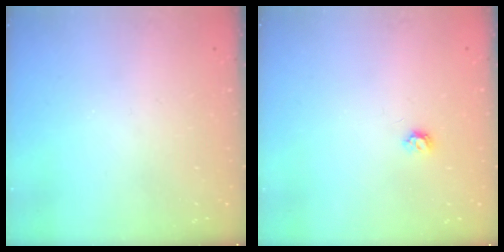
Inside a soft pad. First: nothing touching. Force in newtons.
{"total": 4.0, "press": 4.0, "slide": 0.6}